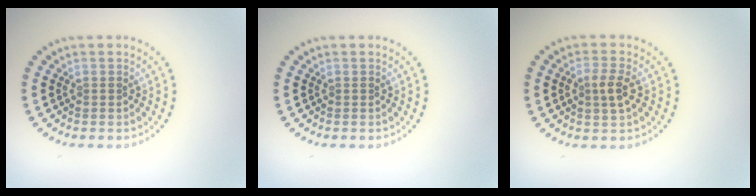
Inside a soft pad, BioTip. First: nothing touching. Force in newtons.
{"total": 0.0}
{"total": 2.1, "press": 2.1, "slide": 0.4}